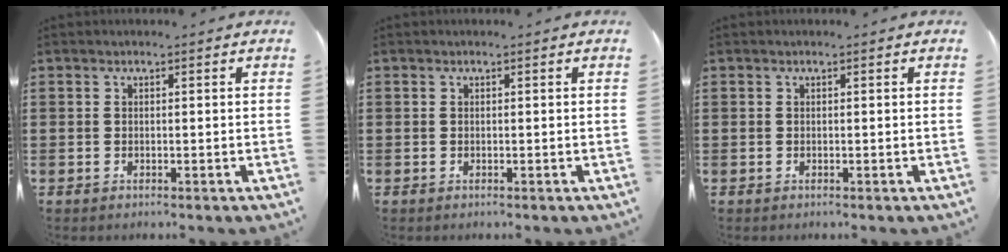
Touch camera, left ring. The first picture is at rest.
{"total": 0.0}
{"total": 0.0}